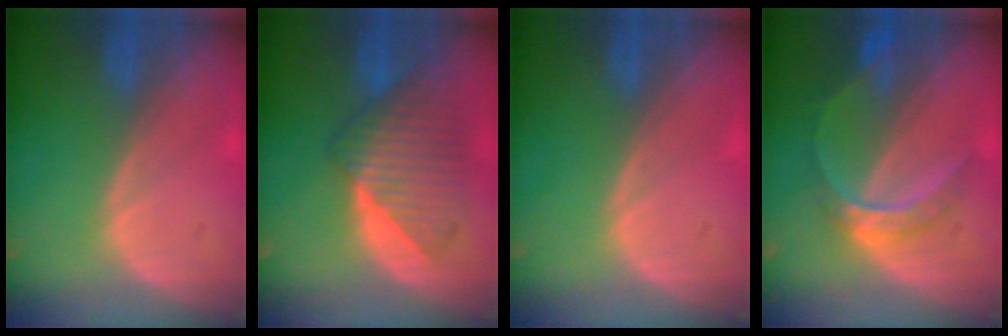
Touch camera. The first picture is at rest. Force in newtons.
{"total": 8.4, "press": 8.2, "slide": 2.1}
{"total": 0.0}
{"total": 6.3, "press": 5.5, "slide": 3.1}